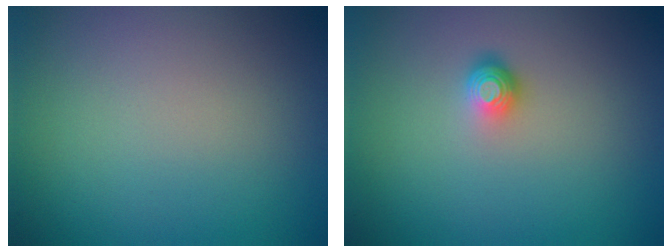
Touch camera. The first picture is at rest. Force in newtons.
{"total": 1.8, "press": 1.2, "slide": 1.3}